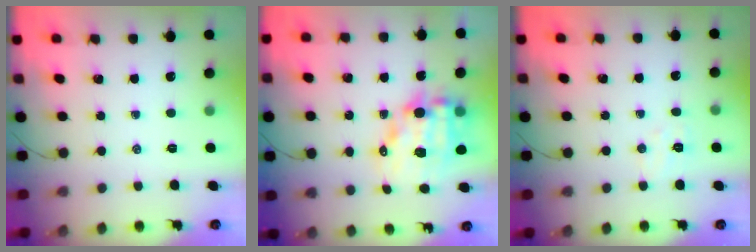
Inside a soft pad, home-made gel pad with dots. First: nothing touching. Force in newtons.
{"total": 12.7, "press": 12.3, "slide": 3.2}
{"total": 4.9, "press": 4.8, "slide": 1.0}